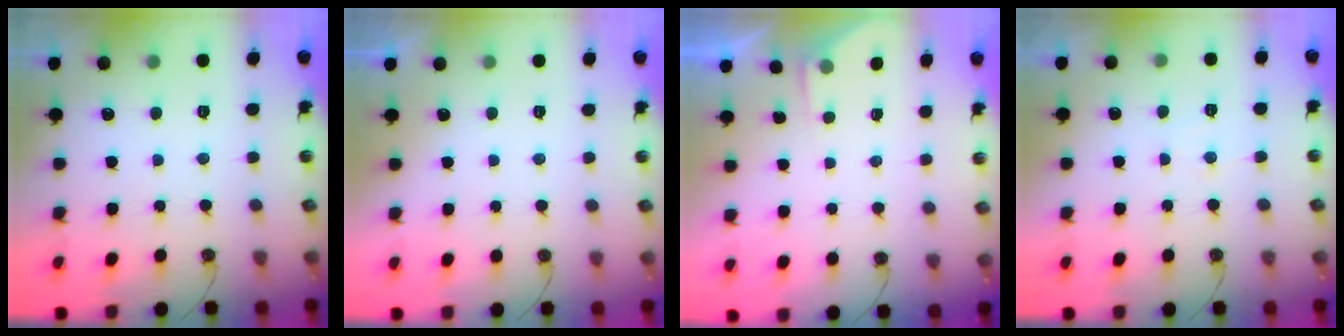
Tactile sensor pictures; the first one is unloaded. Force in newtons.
{"total": 0.0}
{"total": 2.1, "press": 2.0, "slide": 0.3}
{"total": 5.1, "press": 5.0, "slide": 0.6}